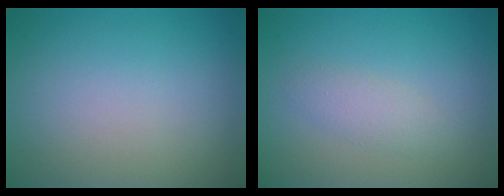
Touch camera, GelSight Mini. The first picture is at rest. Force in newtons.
{"total": 1.6, "press": 1.6, "slide": 0.0}